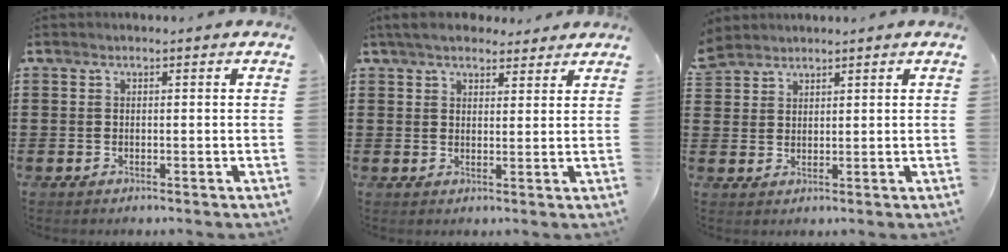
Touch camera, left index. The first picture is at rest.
{"total": 4.7, "force": [4.2, 1.5, 1.6], "torque": [-0.043, -0.003, 0.080]}
{"total": 2.8, "force": [2.6, 1.0, -0.1], "torque": [-0.008, 0.000, 0.053]}